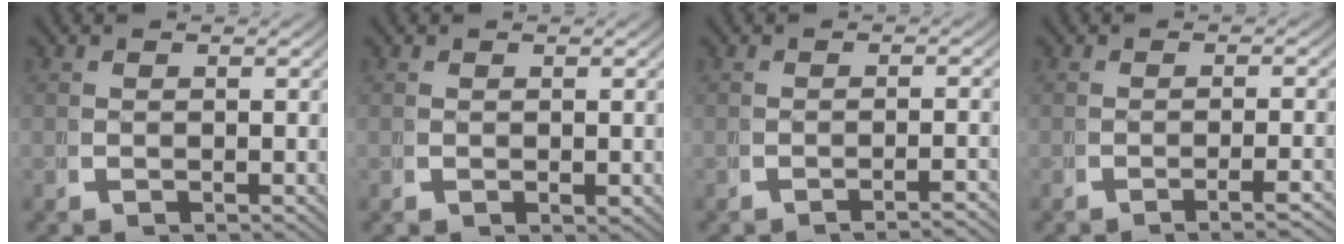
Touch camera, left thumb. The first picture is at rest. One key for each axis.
{"total": 0.6, "fx": 0.1, "fy": 0.4, "fz": 0.5, "tx": -0.010, "ty": -0.002, "tz": 0.002}
{"total": 2.7, "fx": -2.4, "fy": -0.1, "fz": 1.3, "tx": -0.016, "ty": 0.005, "tz": -0.039}
{"total": 2.7, "fx": -1.7, "fy": 0.0, "fz": 2.1, "tx": -0.031, "ty": 0.004, "tz": -0.030}